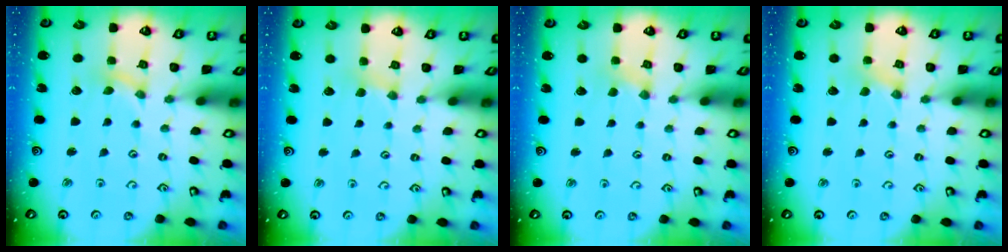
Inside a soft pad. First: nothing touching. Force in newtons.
{"total": 2.2, "press": 2.2, "slide": 0.4}
{"total": 1.0, "press": 0.9, "slide": 0.2}
{"total": 0.0}